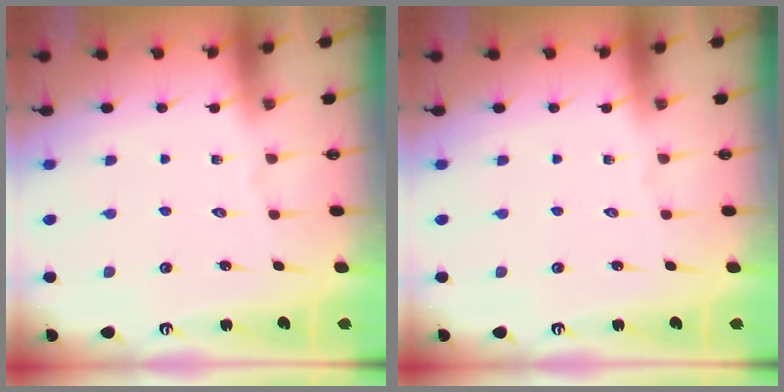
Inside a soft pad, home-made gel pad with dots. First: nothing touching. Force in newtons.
{"total": 0.0}